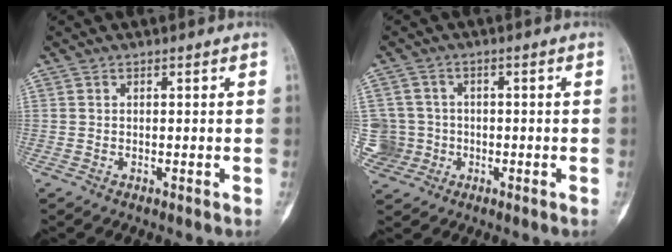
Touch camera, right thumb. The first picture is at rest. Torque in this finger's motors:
{"motor_torque": [1.42, 1.24, 1.07, -0.78, 0.09]}